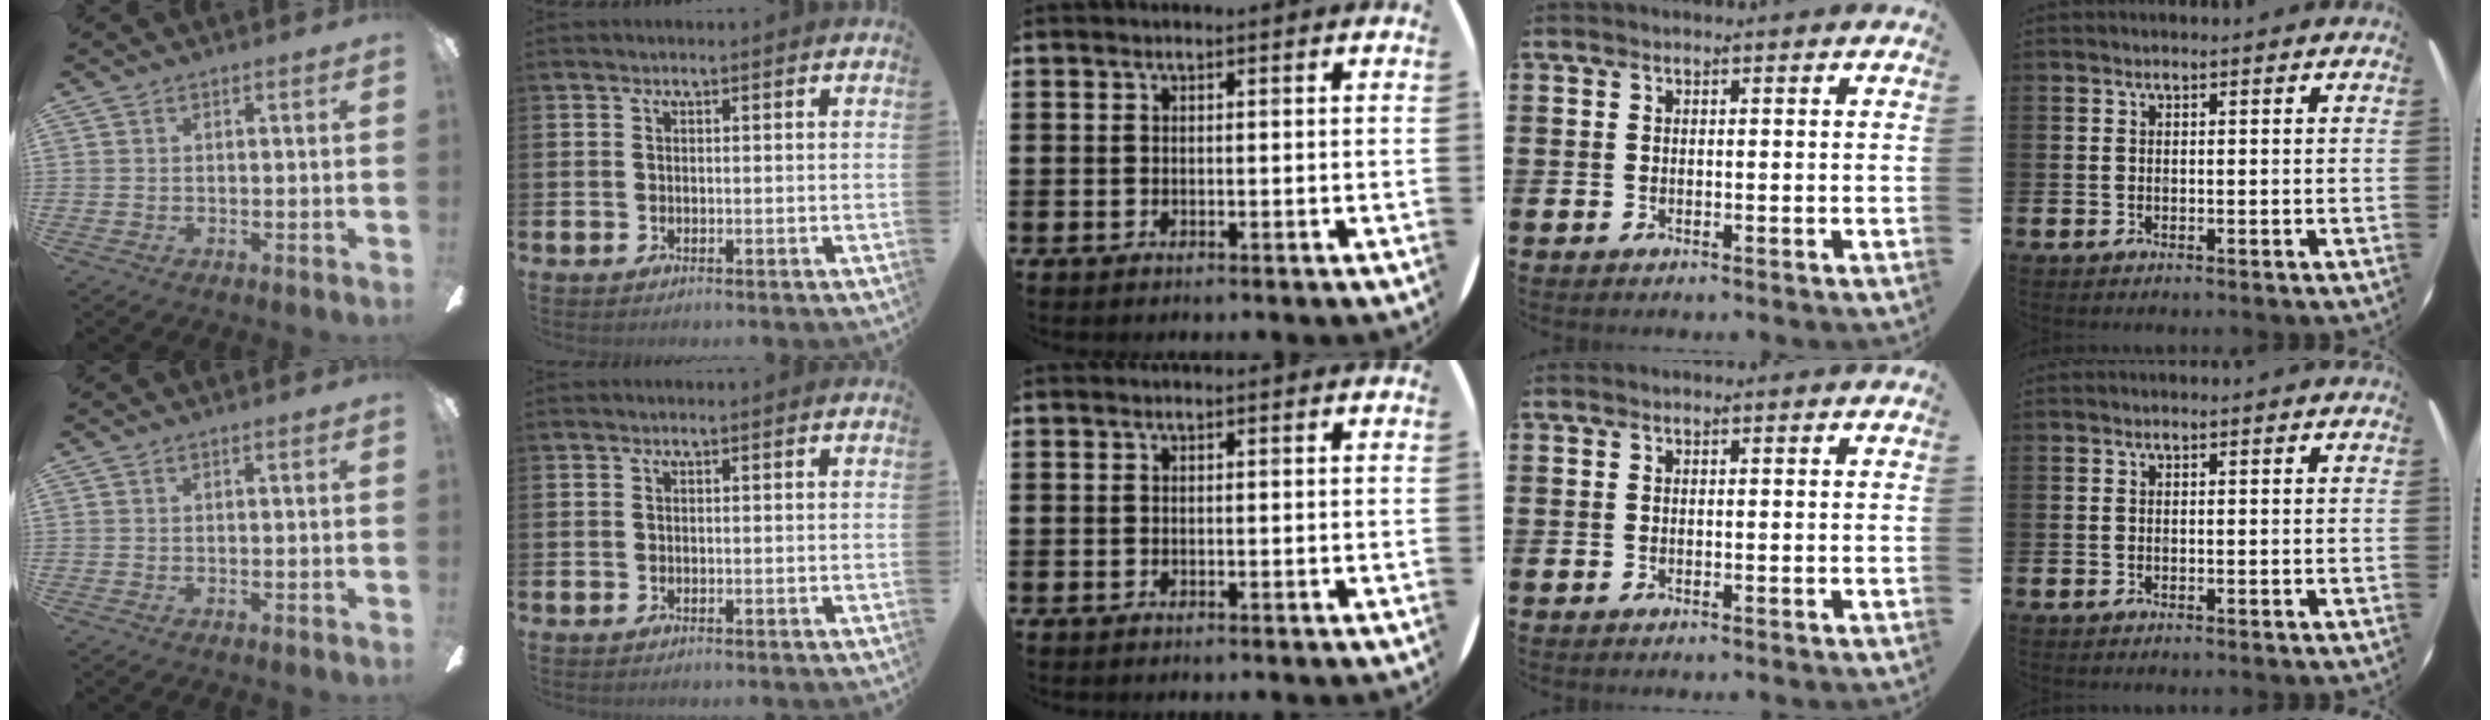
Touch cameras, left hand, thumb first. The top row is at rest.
{}